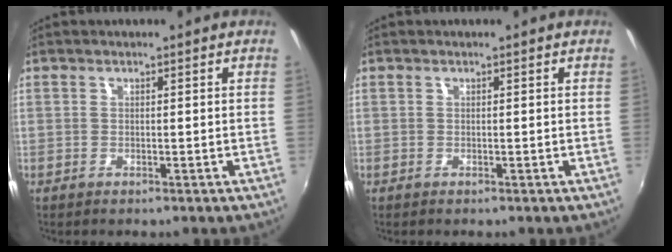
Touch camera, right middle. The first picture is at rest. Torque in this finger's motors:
{"motor_torque": [0.00, 0.00, 0.00, 0.00]}